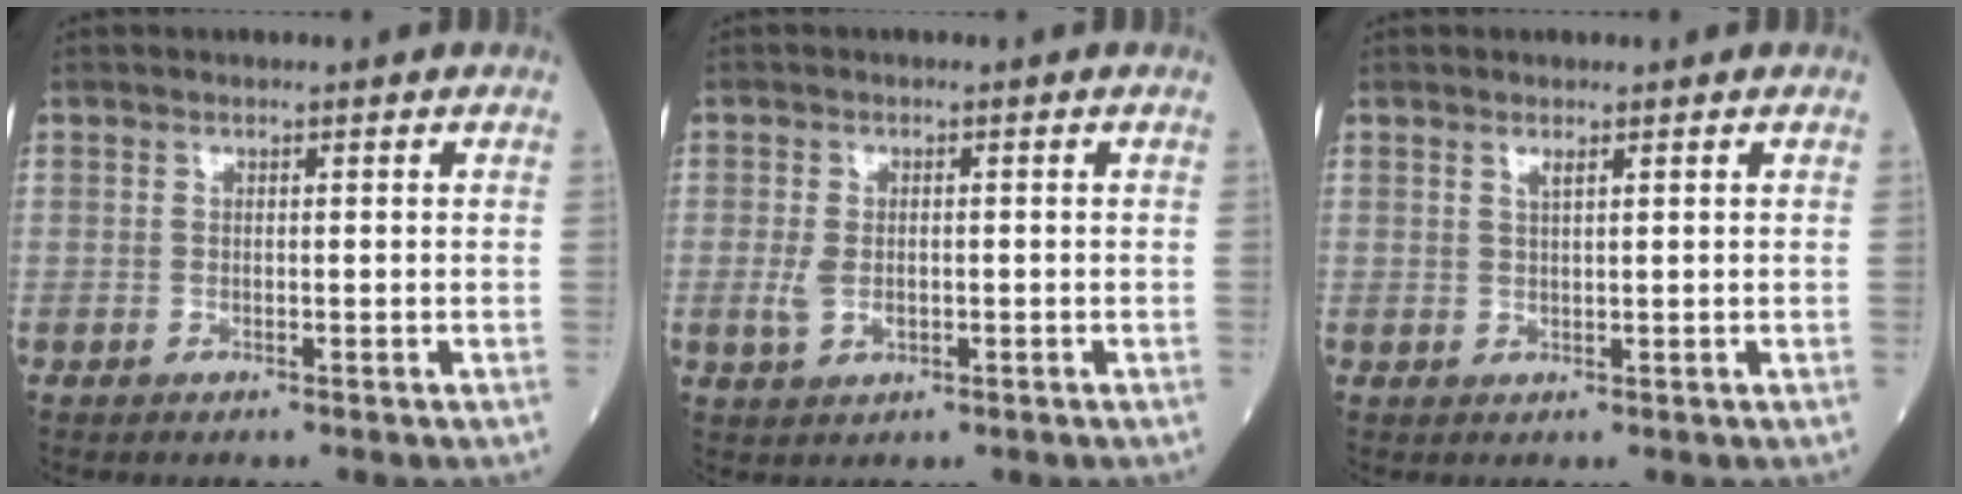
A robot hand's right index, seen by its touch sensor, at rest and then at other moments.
{"total": 3.1, "force": [-0.6, 1.8, 2.5], "torque": [-0.057, -0.003, -0.006]}
{"total": 1.1, "force": [0.7, 0.0, 0.8], "torque": [-0.018, -0.003, 0.013]}